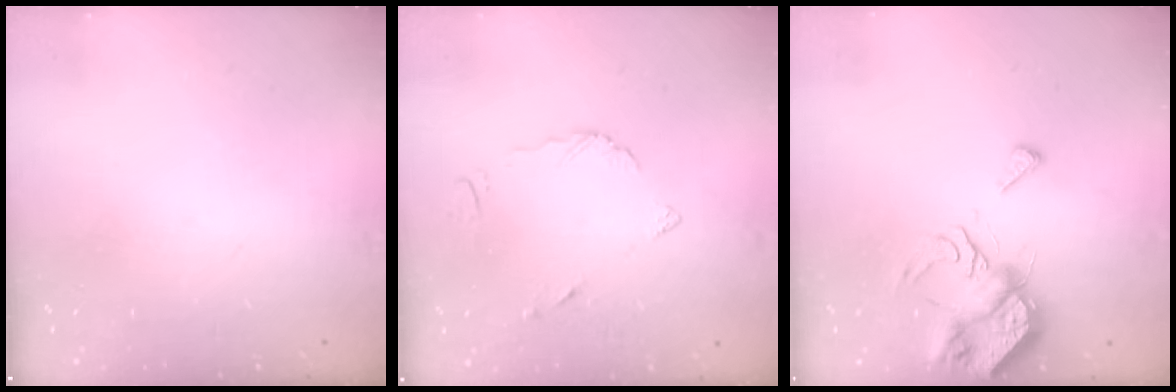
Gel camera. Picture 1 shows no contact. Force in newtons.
{"total": 4.3, "press": 4.3, "slide": 0.5}
{"total": 8.5, "press": 8.5, "slide": 0.1}